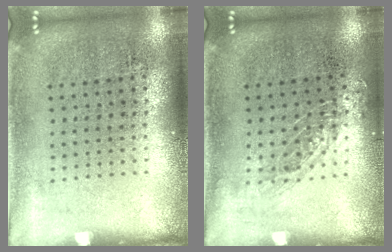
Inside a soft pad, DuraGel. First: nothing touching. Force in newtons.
{"total": 0.9, "press": 0.8, "slide": 0.2}